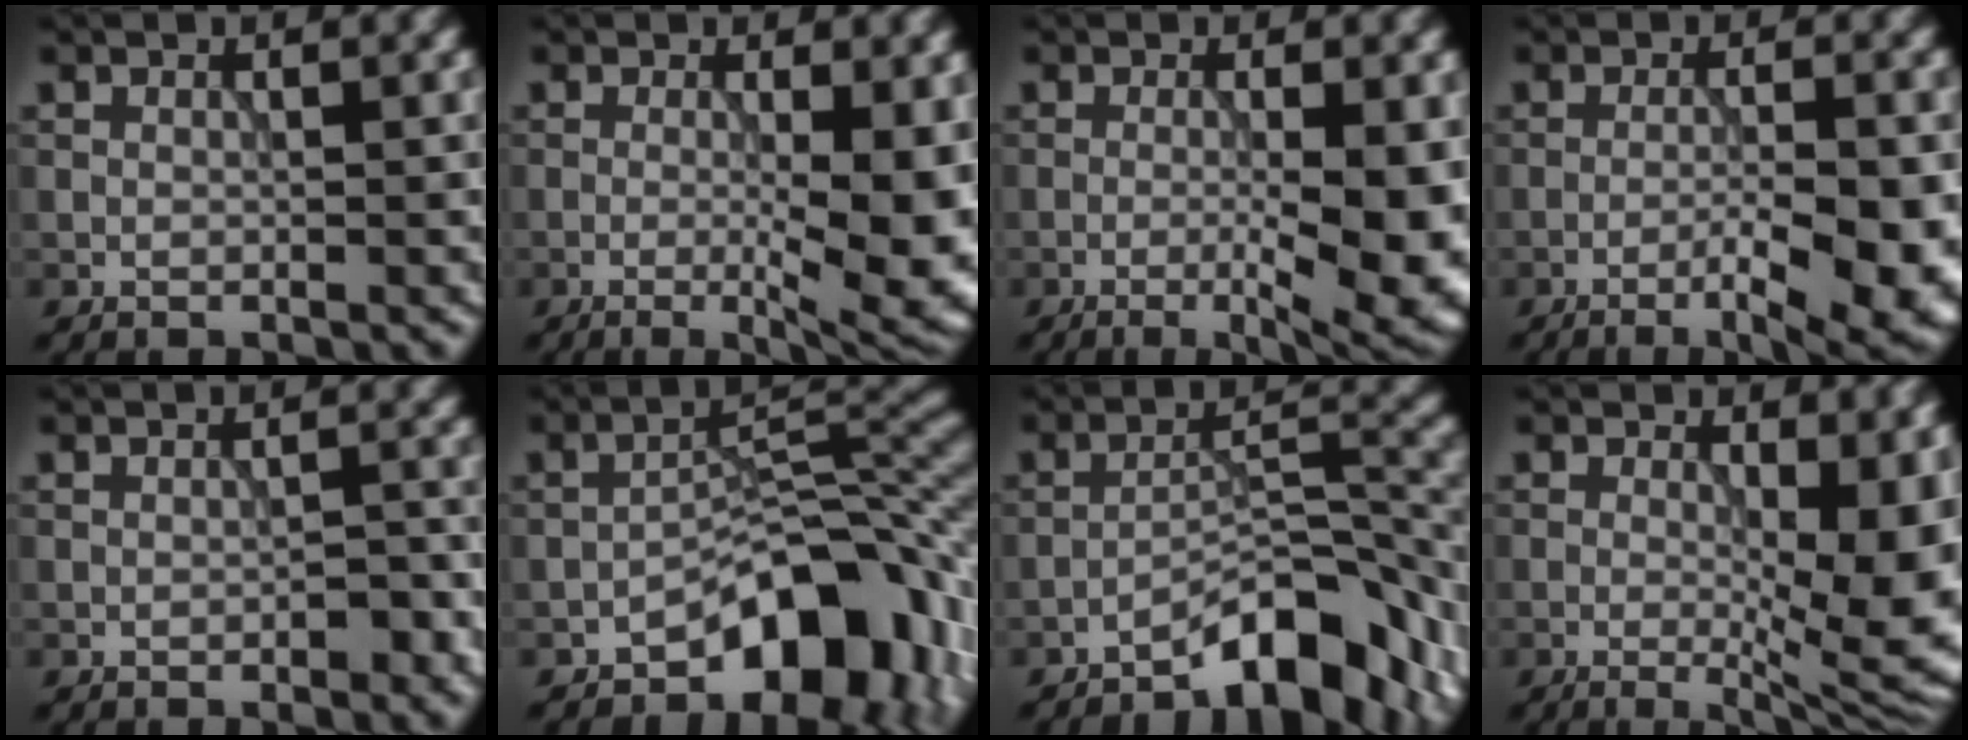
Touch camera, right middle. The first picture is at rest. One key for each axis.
{"total": 8.6, "fx": -1.2, "fy": 2.4, "fz": 8.2, "tx": -0.105, "ty": -0.011, "tz": -0.015}
{"total": 7.8, "fx": -1.8, "fy": 1.9, "fz": 7.3, "tx": -0.106, "ty": -0.010, "tz": -0.022}
{"total": 8.1, "fx": -3.5, "fy": 1.9, "fz": 7.1, "tx": -0.108, "ty": -0.006, "tz": -0.045}
{"total": 1.7, "fx": -0.8, "fy": 0.7, "fz": 1.4, "tx": -0.018, "ty": 0.002, "tz": -0.012}
{"total": 9.6, "fx": -5.2, "fy": 4.9, "fz": 6.4, "tx": -0.066, "ty": 0.016, "tz": -0.092}
{"total": 7.2, "fx": -5.2, "fy": 1.9, "fz": 4.7, "tx": -0.062, "ty": 0.016, "tz": -0.084}
{"total": 10.4, "fx": 0.0, "fy": 3.9, "fz": 9.7, "tx": -0.112, "ty": -0.002, "tz": -0.002}